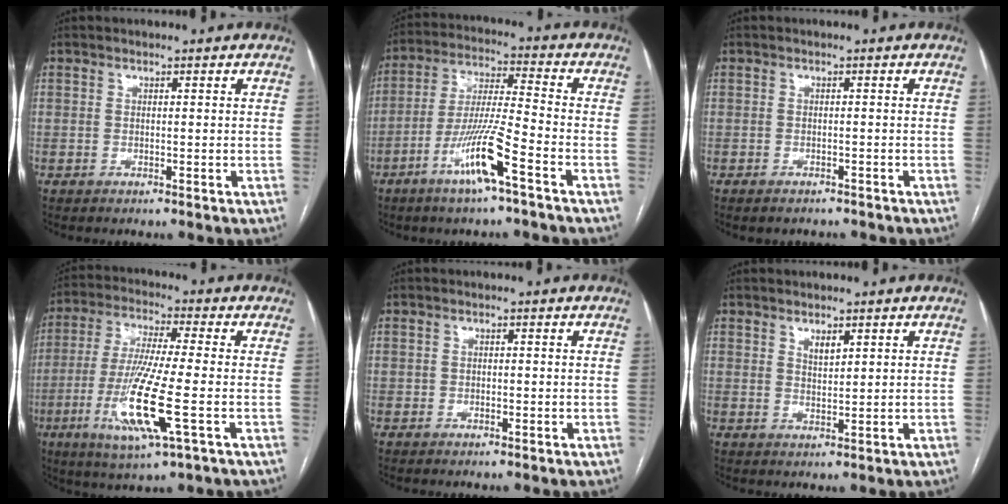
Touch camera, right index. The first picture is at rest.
{"total": 11.5, "force": [-6.1, 0.3, 9.7], "torque": [-0.194, -0.008, -0.117]}
{"total": 4.3, "force": [-3.6, 1.8, 1.4], "torque": [-0.017, -0.001, -0.041]}
{"total": 14.4, "force": [-4.3, 0.7, 13.7], "torque": [-0.283, -0.023, -0.081]}
{"total": 1.0, "force": [-0.3, 0.8, 0.5], "torque": [-0.009, 0.005, -0.003]}
{"total": 2.3, "force": [1.3, 1.0, 1.6], "torque": [-0.031, -0.001, 0.029]}